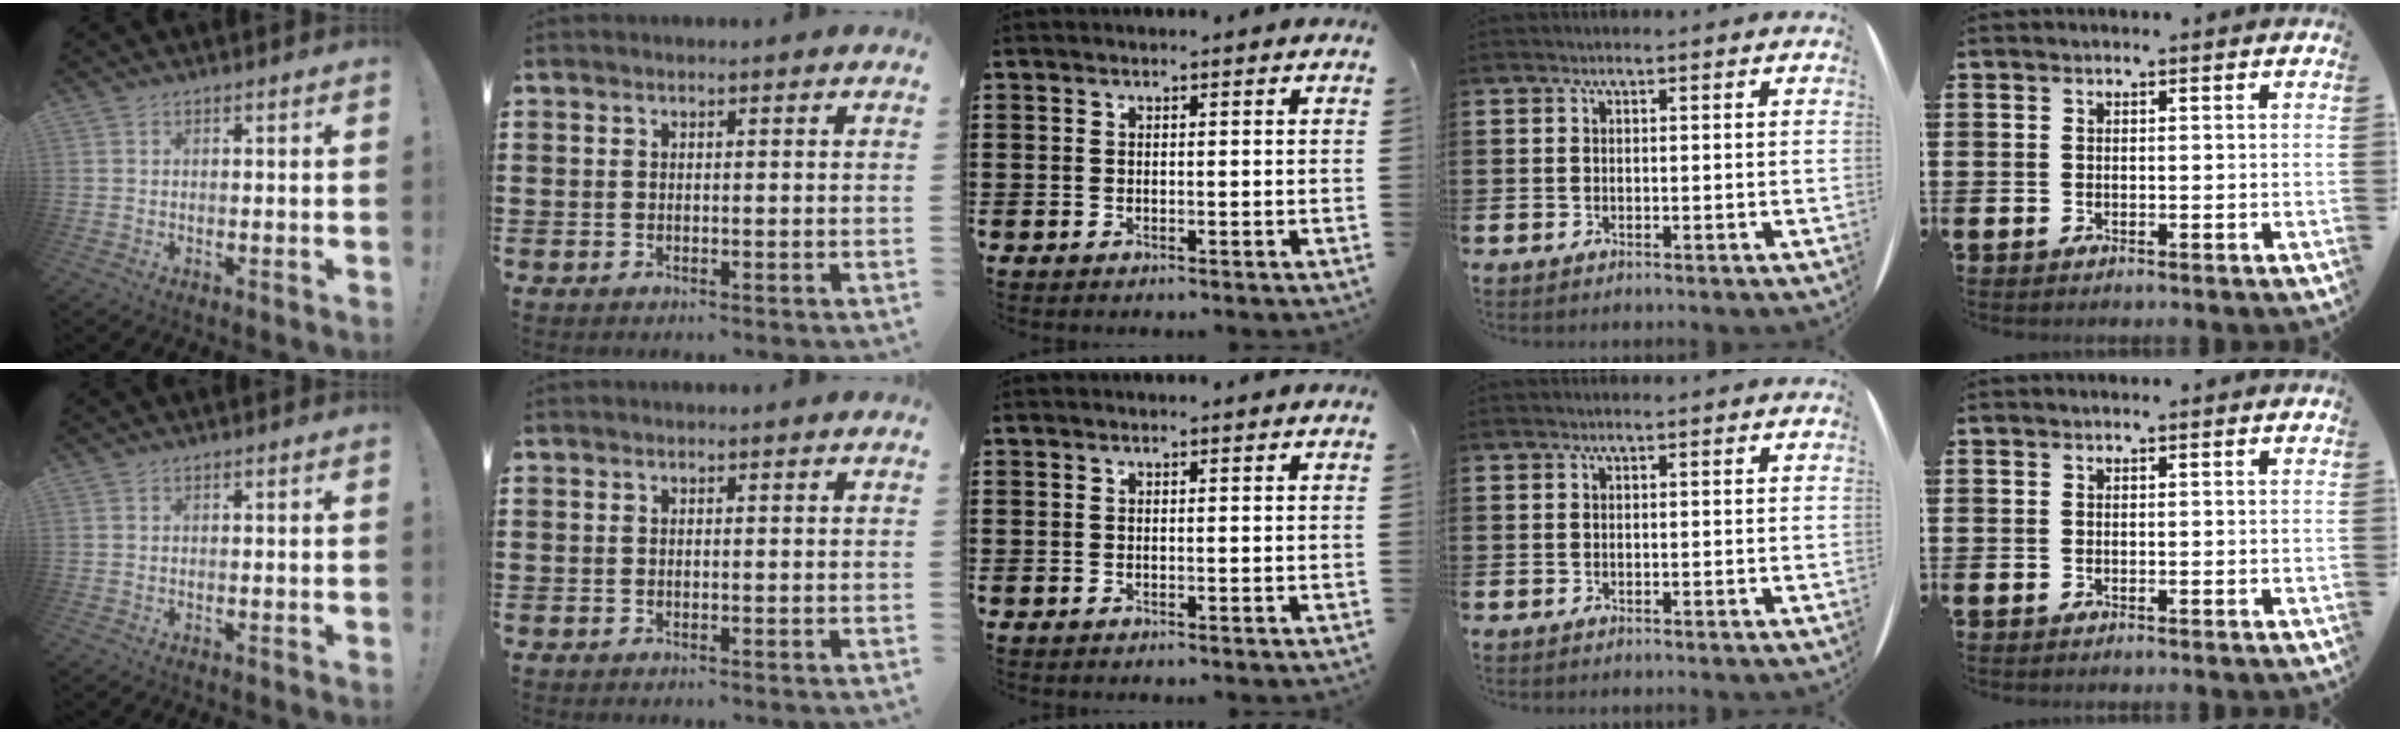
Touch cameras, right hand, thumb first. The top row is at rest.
{}